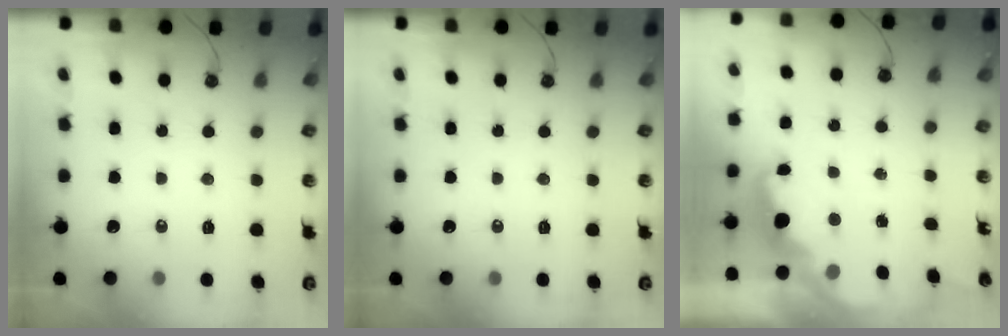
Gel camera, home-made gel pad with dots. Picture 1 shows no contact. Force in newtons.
{"total": 0.0}
{"total": 2.1, "press": 2.0, "slide": 0.6}